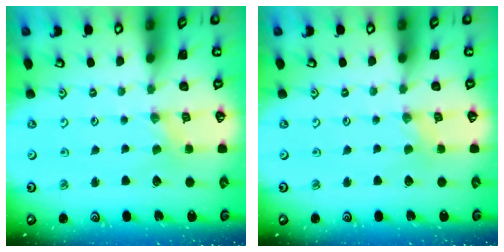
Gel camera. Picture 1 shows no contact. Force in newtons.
{"total": 0.9, "press": 0.9, "slide": 0.2}